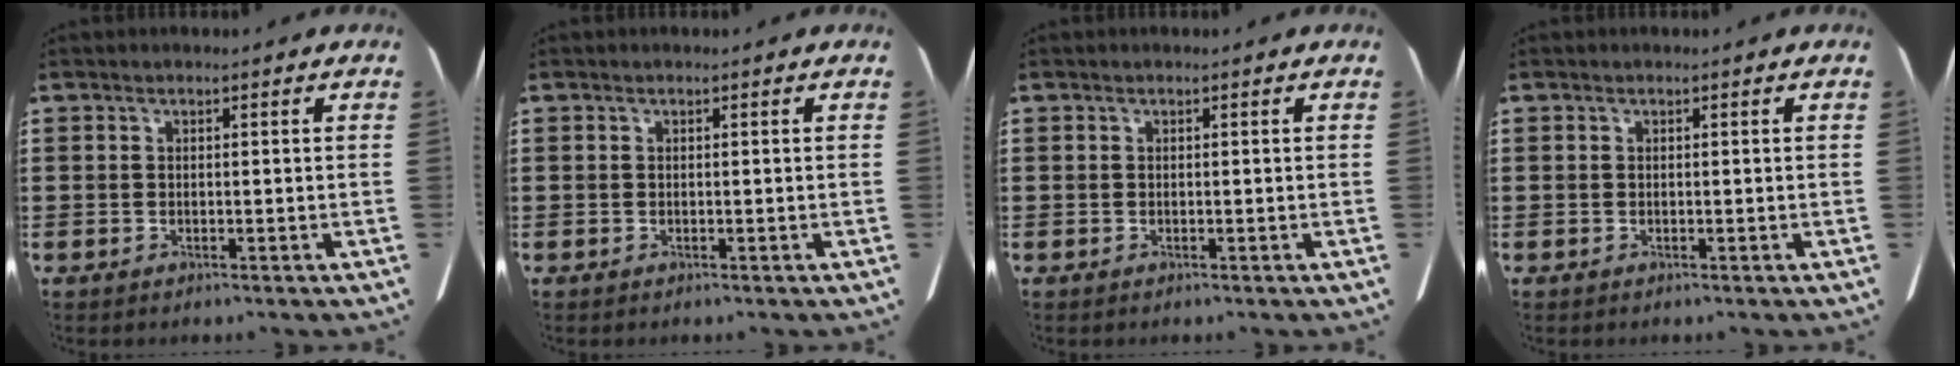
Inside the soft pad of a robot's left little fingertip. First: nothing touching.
{"total": 0.0}
{"total": 0.0}
{"total": 0.0}